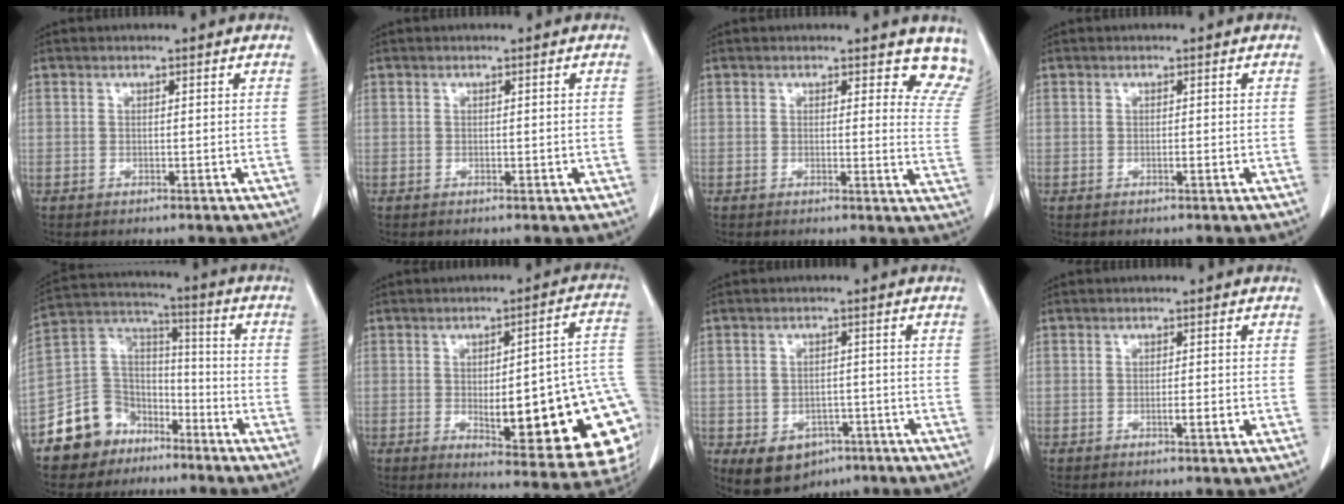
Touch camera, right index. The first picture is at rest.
{"total": 1.2, "force": [-0.3, 0.6, 1.0], "torque": [-0.014, 0.000, -0.003]}
{"total": 6.2, "force": [5.2, 2.6, 2.1], "torque": [0.004, -0.026, 0.021]}
{"total": 0.9, "force": [-0.3, 0.2, 0.8], "torque": [-0.015, 0.000, -0.005]}
{"total": 11.4, "force": [-7.4, 8.4, 2.0], "torque": [-0.044, 0.064, -0.135]}
{"total": 24.1, "force": [-4.6, 5.6, 23.0], "torque": [-0.202, 0.019, -0.040]}
{"total": 7.6, "force": [-4.0, 5.5, 3.3], "torque": [-0.054, 0.008, -0.047]}
{"total": 2.3, "force": [-0.7, 0.4, 2.1], "torque": [-0.035, -0.001, -0.011]}